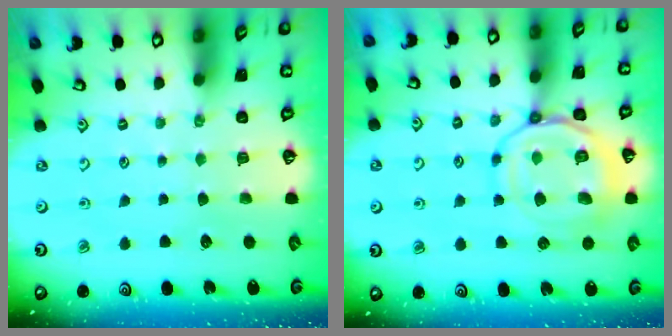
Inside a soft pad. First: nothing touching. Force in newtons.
{"total": 16.1, "press": 16.0, "slide": 1.5}